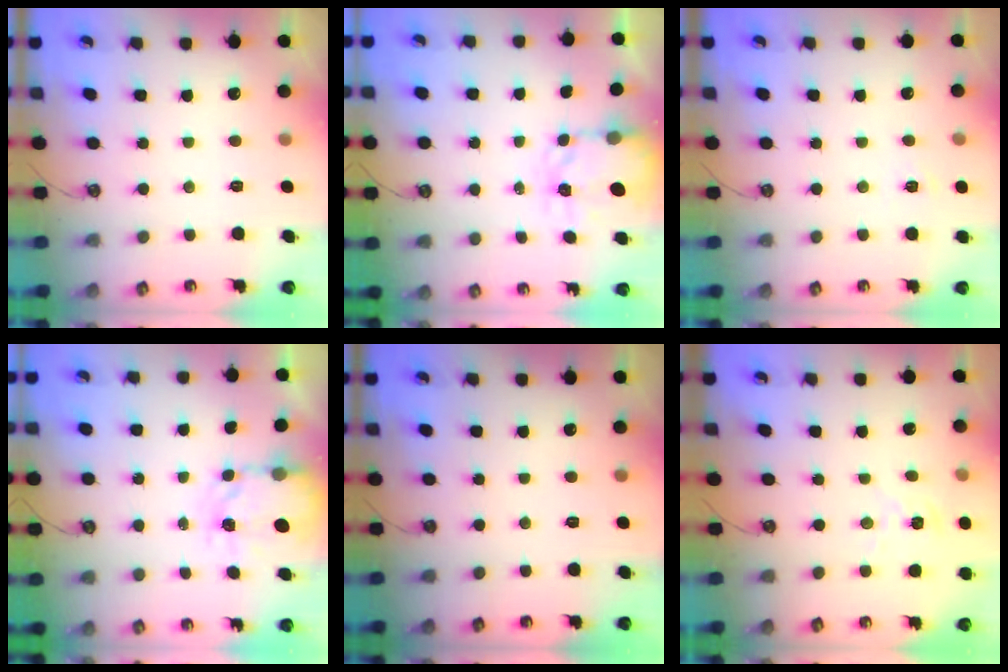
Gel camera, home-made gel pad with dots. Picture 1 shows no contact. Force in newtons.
{"total": 3.4, "press": 3.4, "slide": 0.4}
{"total": 3.0, "press": 2.9, "slide": 0.4}
{"total": 3.9, "press": 3.9, "slide": 0.3}
{"total": 0.0}
{"total": 1.4, "press": 1.4, "slide": 0.2}